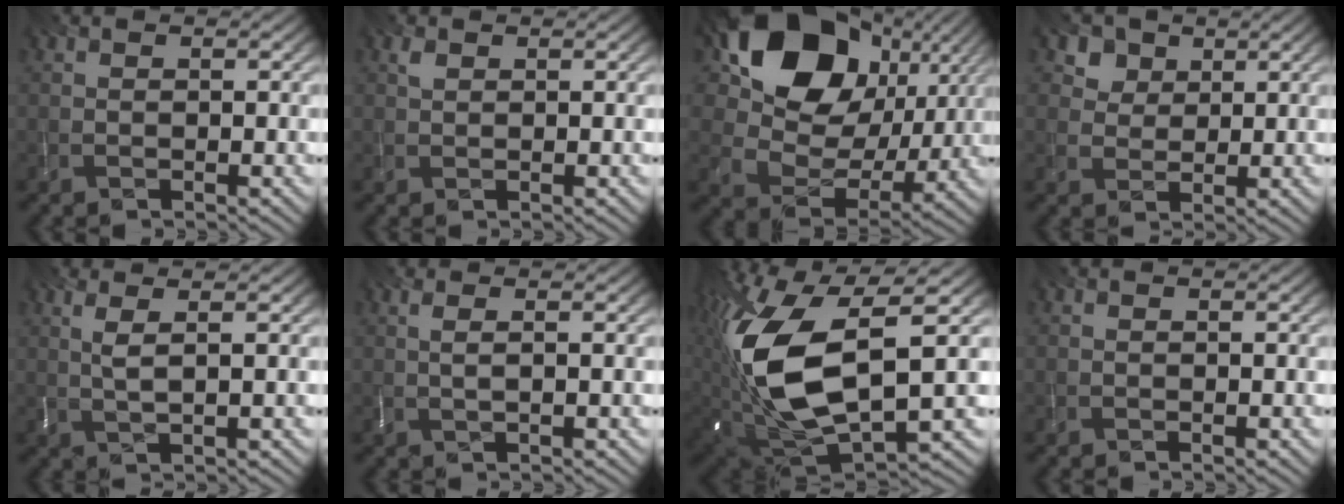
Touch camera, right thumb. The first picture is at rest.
{"total": 1.0, "force": [0.6, 0.5, 0.6], "torque": [-0.017, 0.002, 0.012]}
{"total": 17.9, "force": [8.2, 12.6, 9.6], "torque": [-0.186, 0.016, 0.153]}
{"total": 4.5, "force": [2.7, 3.3, 1.5], "torque": [-0.051, -0.014, 0.062]}
{"total": 3.0, "force": [1.2, 0.5, 2.7], "torque": [-0.056, 0.004, 0.026]}
{"total": 1.8, "force": [0.5, 0.3, 1.7], "torque": [-0.035, 0.006, 0.006]}
{"total": 17.1, "force": [1.6, 8.9, 14.5], "torque": [-0.333, -0.030, 0.034]}
{"total": 0.0}